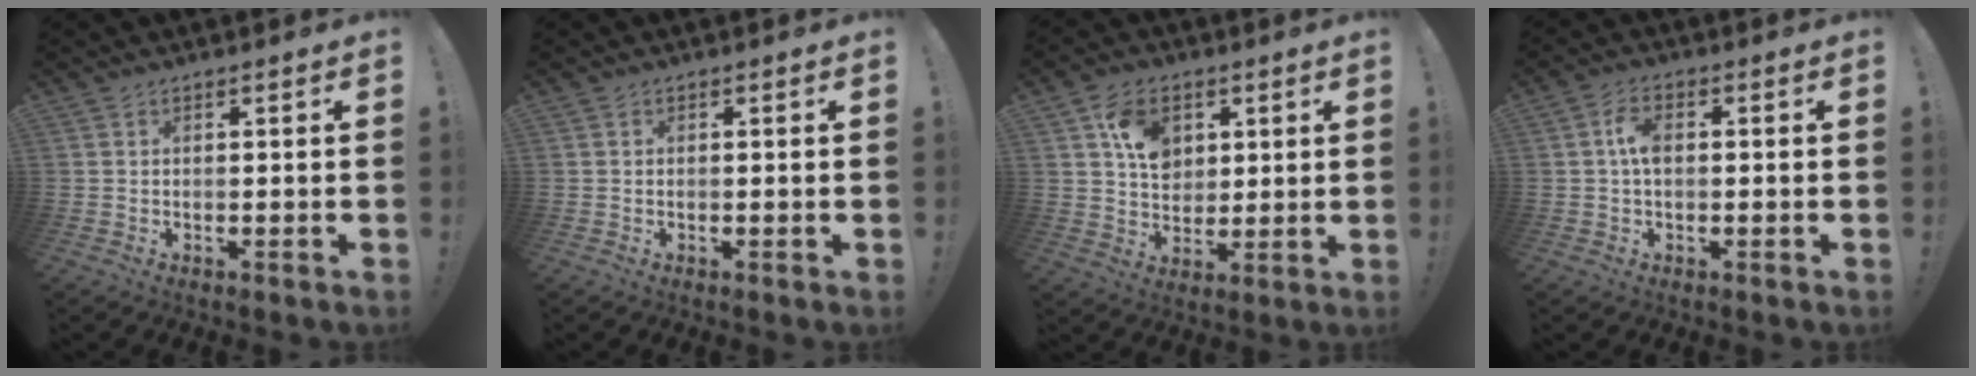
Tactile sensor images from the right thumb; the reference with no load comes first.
{"total": 0.0}
{"total": 11.2, "force": [4.7, 8.3, 5.8], "torque": [-0.086, -0.010, 0.093]}
{"total": 5.0, "force": [0.5, 2.9, 4.0], "torque": [-0.056, 0.006, 0.008]}